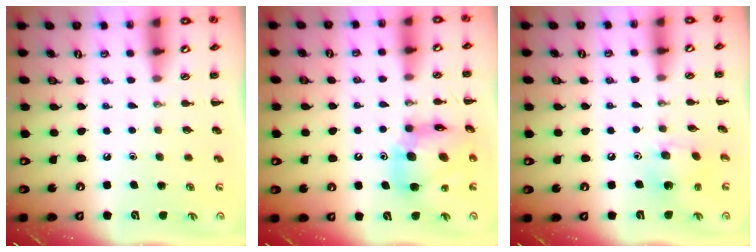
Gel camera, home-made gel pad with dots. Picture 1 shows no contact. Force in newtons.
{"total": 13.7, "press": 13.1, "slide": 3.9}
{"total": 4.8, "press": 4.7, "slide": 1.0}